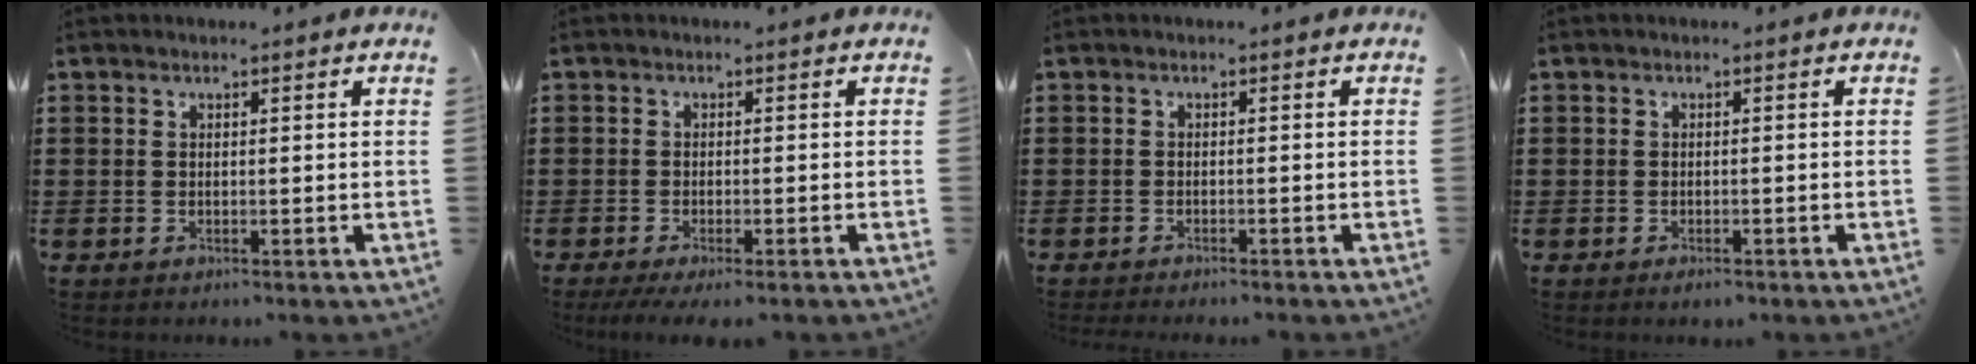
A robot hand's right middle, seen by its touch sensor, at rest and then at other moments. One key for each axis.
{"total": 1.7, "fx": -1.5, "fy": -0.1, "fz": 0.8, "tx": -0.014, "ty": -0.002, "tz": -0.028}
{"total": 0.9, "fx": -0.9, "fy": -0.1, "fz": 0.0, "tx": -0.005, "ty": -0.002, "tz": -0.019}
{"total": 1.0, "fx": -0.8, "fy": 0.4, "fz": 0.2, "tx": -0.007, "ty": -0.002, "tz": -0.016}